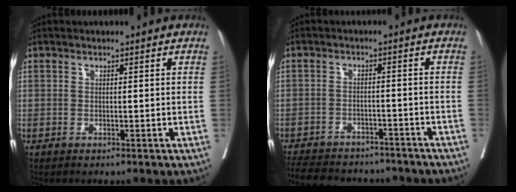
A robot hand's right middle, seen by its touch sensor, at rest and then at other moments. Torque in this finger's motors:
{"motor_torque": [1.00, -1.14, 0.23, 0.08]}